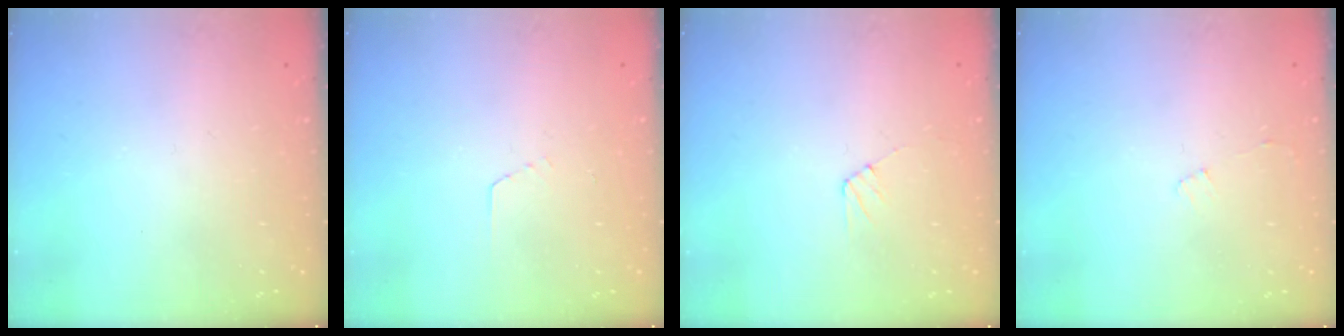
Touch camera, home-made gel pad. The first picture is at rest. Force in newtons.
{"total": 2.9, "press": 2.9, "slide": 0.2}
{"total": 5.7, "press": 5.7, "slide": 0.6}
{"total": 3.2, "press": 3.2, "slide": 0.3}